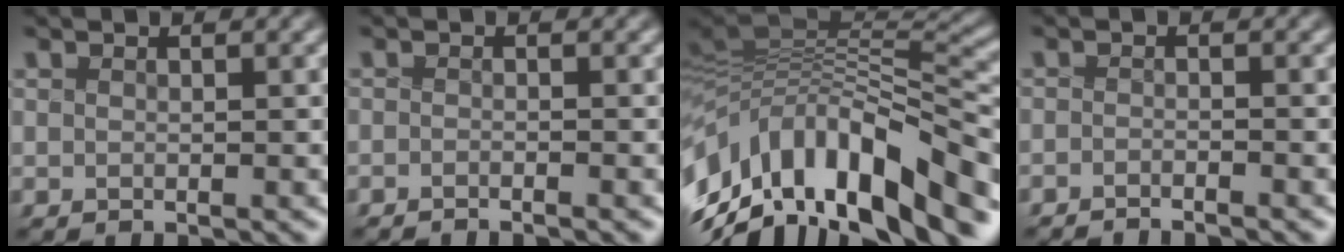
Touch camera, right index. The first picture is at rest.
{"total": 1.6, "force": [-1.6, 0.0, -0.2], "torque": [0.003, 0.001, -0.032]}
{"total": 16.9, "force": [-7.7, 10.5, 10.7], "torque": [-0.190, -0.019, -0.109]}
{"total": 2.6, "force": [-2.6, 0.0, -0.3], "torque": [0.005, -0.002, -0.049]}